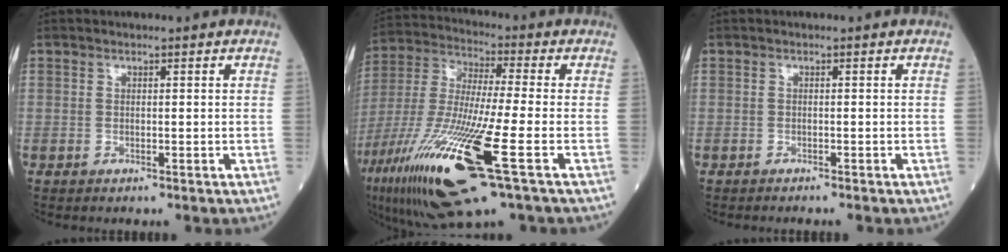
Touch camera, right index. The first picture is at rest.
{"total": 21.8, "force": [-9.1, 2.2, 19.6], "torque": [-0.431, -0.051, -0.167]}
{"total": 1.8, "force": [-1.6, 0.1, 0.7], "torque": [-0.011, -0.001, -0.019]}